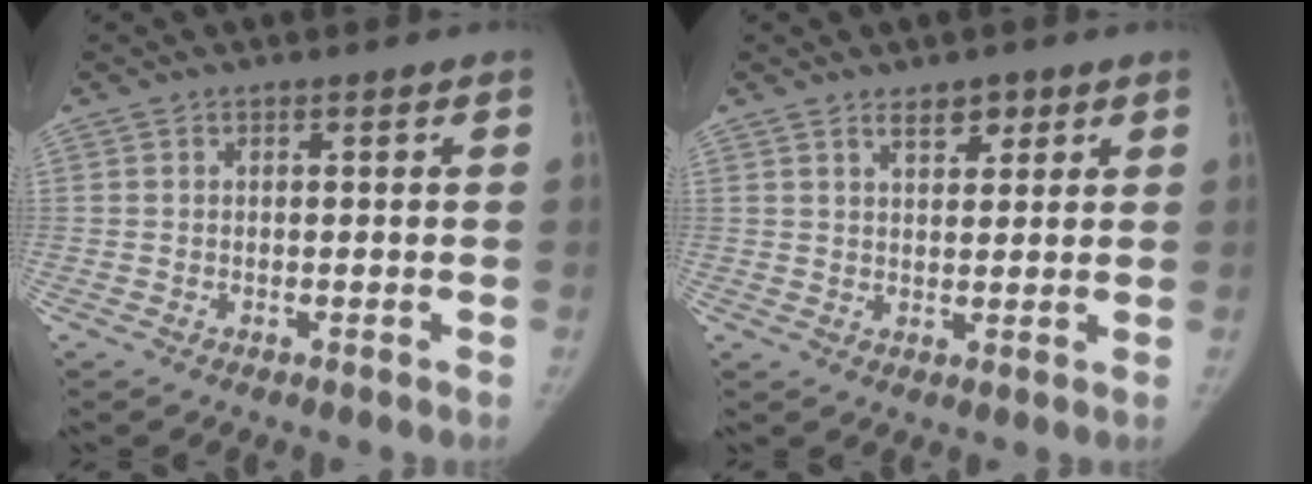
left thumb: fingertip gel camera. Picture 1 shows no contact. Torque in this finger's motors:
{"motor_torque": [-0.08, 0.15, -0.01, 0.20, 0.03]}